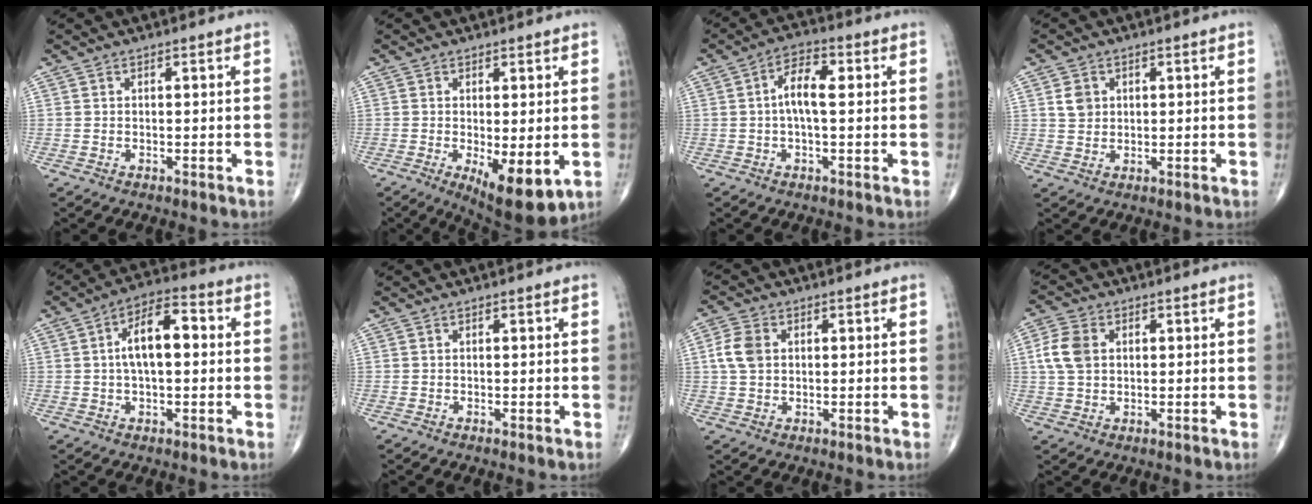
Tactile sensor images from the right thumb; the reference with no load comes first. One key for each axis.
{"total": 9.7, "fx": -2.5, "fy": 3.4, "fz": 8.7, "tx": -0.123, "ty": -0.024, "tz": -0.028}
{"total": 6.2, "fx": 0.5, "fy": 2.6, "fz": 5.6, "tx": -0.098, "ty": 0.019, "tz": -0.001}
{"total": 3.3, "fx": 1.0, "fy": 2.8, "fz": 1.5, "tx": -0.013, "ty": -0.003, "tz": 0.019}
{"total": 9.9, "fx": 1.1, "fy": 4.8, "fz": 8.7, "tx": -0.142, "ty": 0.024, "tz": 0.009}
{"total": 0.0}
{"total": 5.4, "fx": 0.9, "fy": 4.0, "fz": 3.6, "tx": -0.073, "ty": 0.006, "tz": 0.013}
{"total": 6.5, "fx": 1.2, "fy": 4.7, "fz": 4.4, "tx": -0.092, "ty": 0.006, "tz": 0.020}